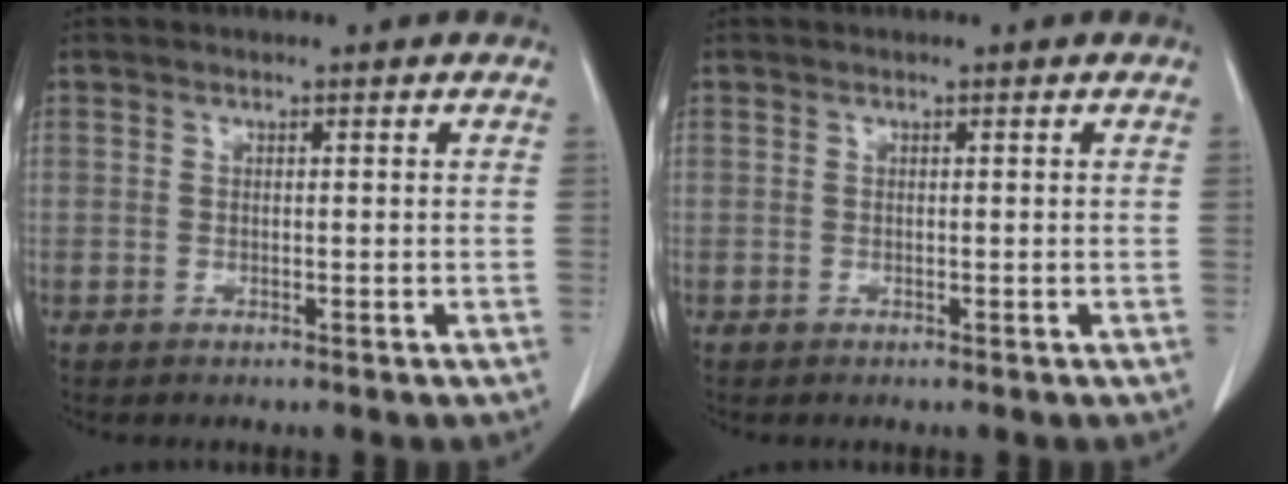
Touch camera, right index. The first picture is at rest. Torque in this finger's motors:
{"motor_torque": [0.00, 0.00, 0.00, 0.00]}